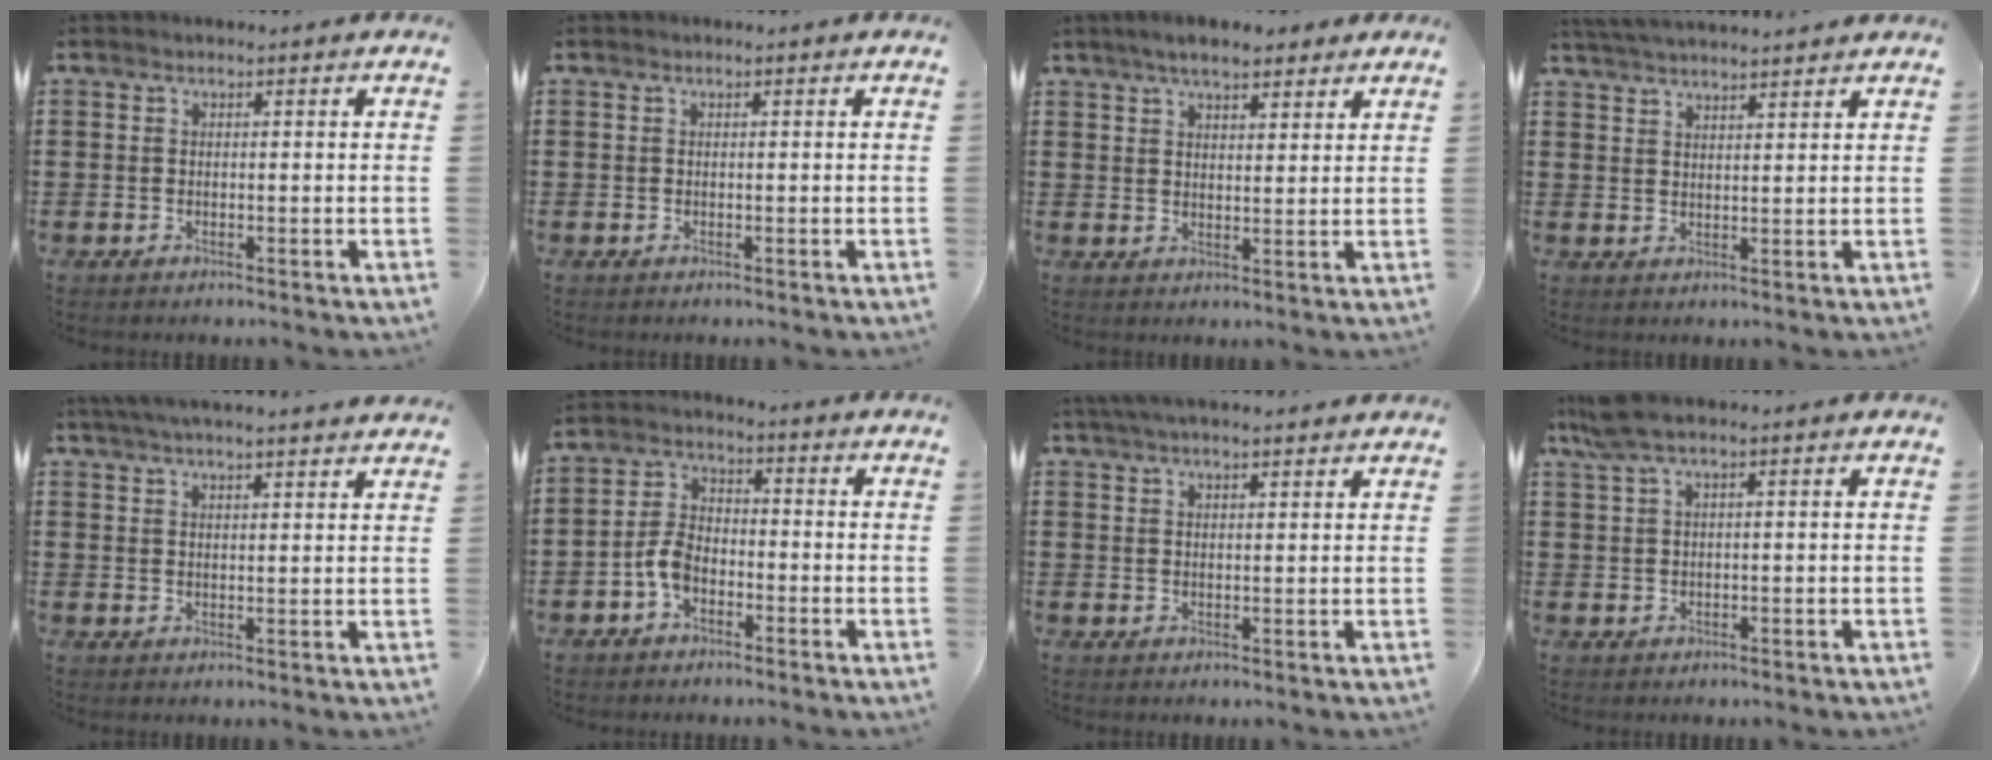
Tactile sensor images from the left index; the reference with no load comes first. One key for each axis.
{"total": 0.0}
{"total": 5.2, "fx": 4.2, "fy": 1.7, "fz": 2.5, "tx": -0.059, "ty": 0.003, "tz": 0.078}
{"total": 3.7, "fx": 3.6, "fy": -0.3, "fz": 0.7, "tx": -0.025, "ty": -0.008, "tz": 0.067}
{"total": 3.9, "fx": 3.6, "fy": -0.4, "fz": 1.3, "tx": -0.037, "ty": -0.007, "tz": 0.066}
{"total": 4.7, "fx": -2.2, "fy": 2.7, "fz": 3.1, "tx": -0.082, "ty": 0.003, "tz": -0.050}
{"total": 3.3, "fx": 2.9, "fy": 0.3, "fz": 1.6, "tx": -0.038, "ty": 0.003, "tz": 0.054}
{"total": 3.4, "fx": 1.7, "fy": 0.4, "fz": 3.0, "tx": -0.067, "ty": -0.002, "tz": 0.029}